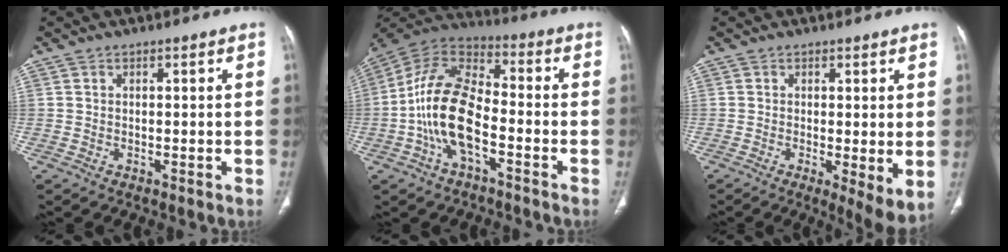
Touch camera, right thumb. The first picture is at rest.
{"total": 15.3, "force": [-4.2, 7.8, 12.5], "torque": [-0.247, 0.042, -0.086]}
{"total": 6.3, "force": [-0.7, 1.8, 6.0], "torque": [-0.095, -0.022, -0.010]}